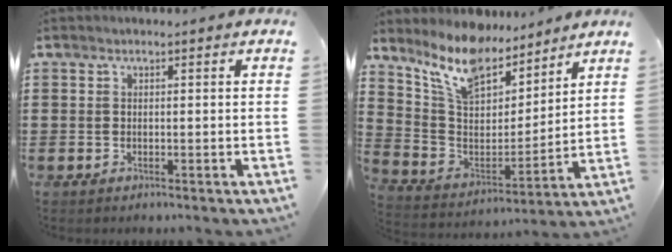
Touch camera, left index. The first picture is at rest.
{"total": 10.9, "force": [9.5, 3.7, 3.9], "torque": [-0.124, -0.053, 0.174]}